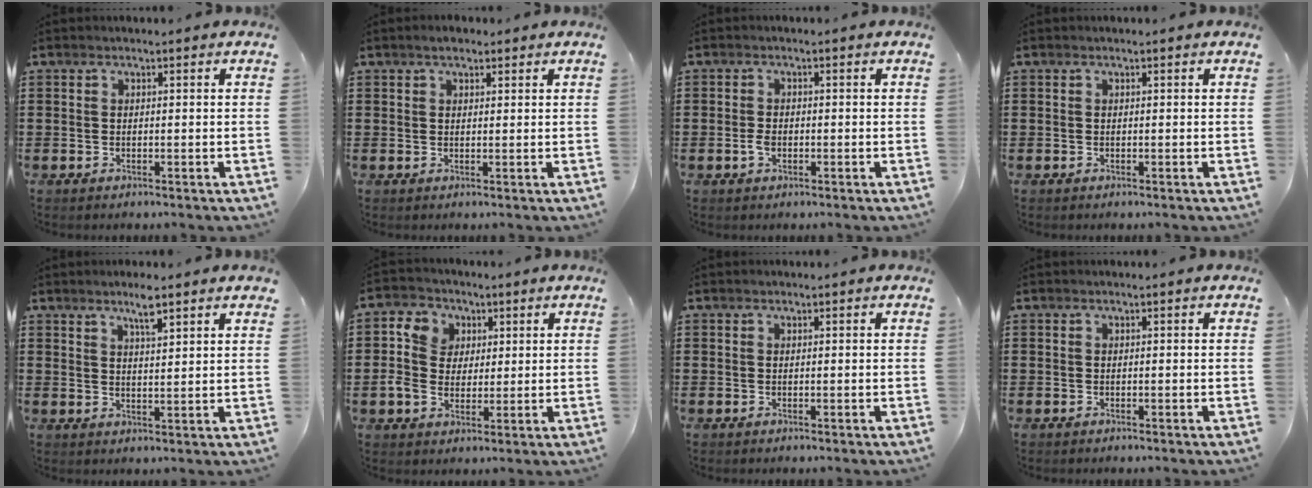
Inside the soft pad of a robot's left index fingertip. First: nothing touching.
{"total": 2.0, "force": [1.5, 0.9, 1.0], "torque": [-0.023, 0.006, 0.027]}
{"total": 2.0, "force": [-0.6, 1.2, 1.5], "torque": [-0.037, 0.000, -0.013]}
{"total": 0.0}
{"total": 4.4, "force": [3.5, 0.4, 2.7], "torque": [-0.043, -0.003, 0.056]}
{"total": 6.4, "force": [1.0, 5.7, 2.9], "torque": [-0.082, 0.017, 0.016]}
{"total": 0.0}
{"total": 0.0}